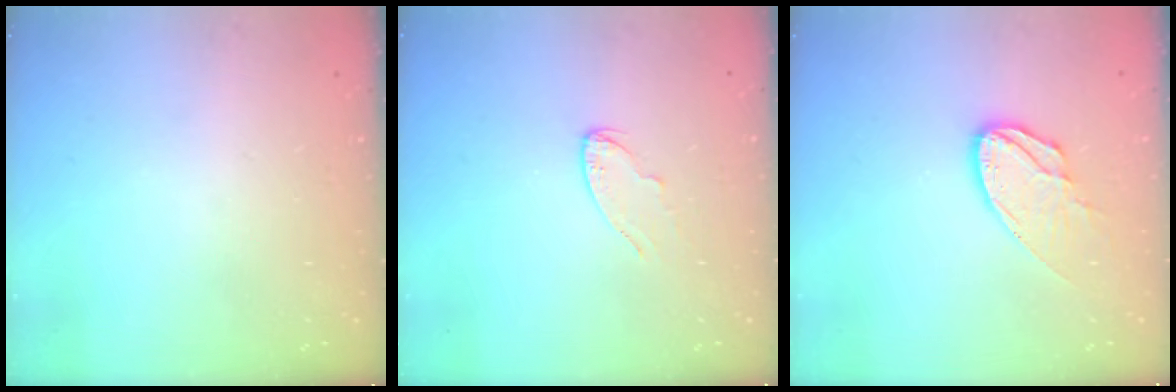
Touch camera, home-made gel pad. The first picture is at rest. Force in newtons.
{"total": 4.2, "press": 4.2, "slide": 0.5}
{"total": 11.2, "press": 11.2, "slide": 0.9}